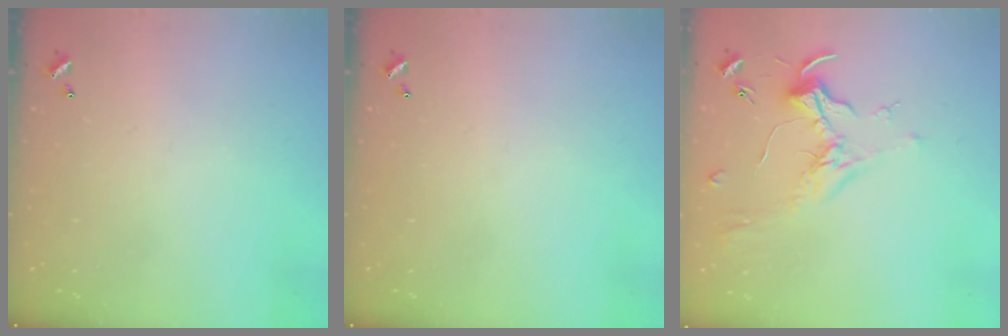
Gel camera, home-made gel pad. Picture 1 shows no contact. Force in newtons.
{"total": 0.0}
{"total": 1.7, "press": 1.5, "slide": 0.8}